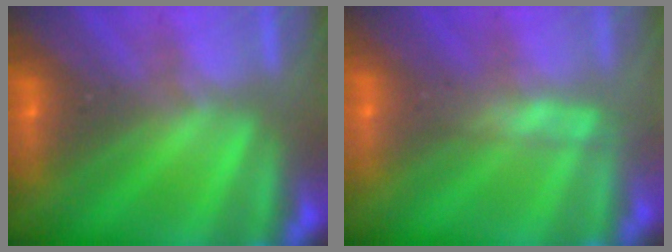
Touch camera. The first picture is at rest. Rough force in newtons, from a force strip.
{"total": 2.6}